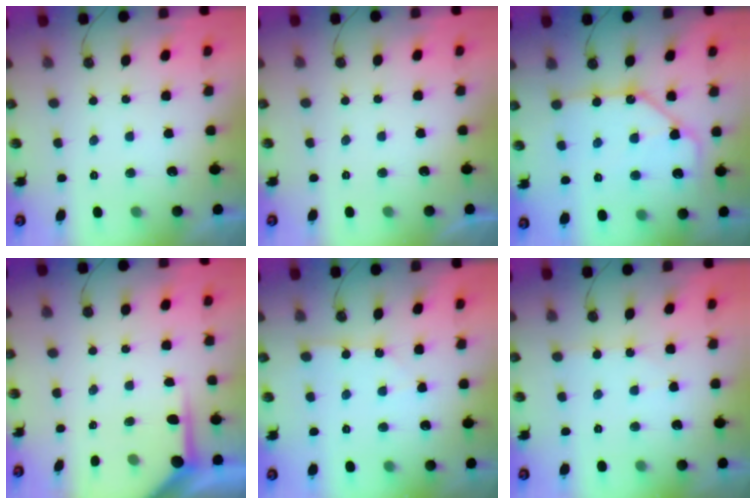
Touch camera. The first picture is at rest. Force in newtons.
{"total": 0.0}
{"total": 14.0, "press": 14.0, "slide": 1.5}
{"total": 4.7, "press": 4.6, "slide": 0.5}
{"total": 3.2, "press": 3.1, "slide": 0.5}
{"total": 3.0, "press": 3.0, "slide": 0.4}